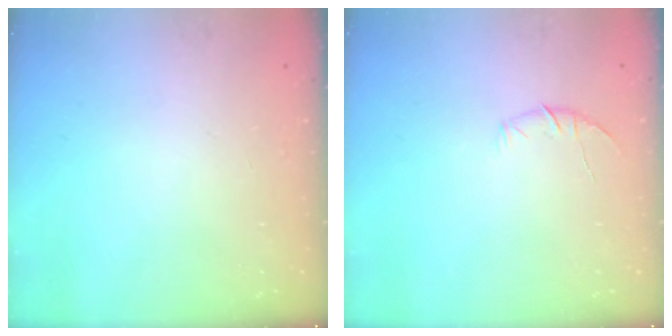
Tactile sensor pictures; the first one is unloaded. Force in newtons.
{"total": 6.4, "press": 6.2, "slide": 1.6}